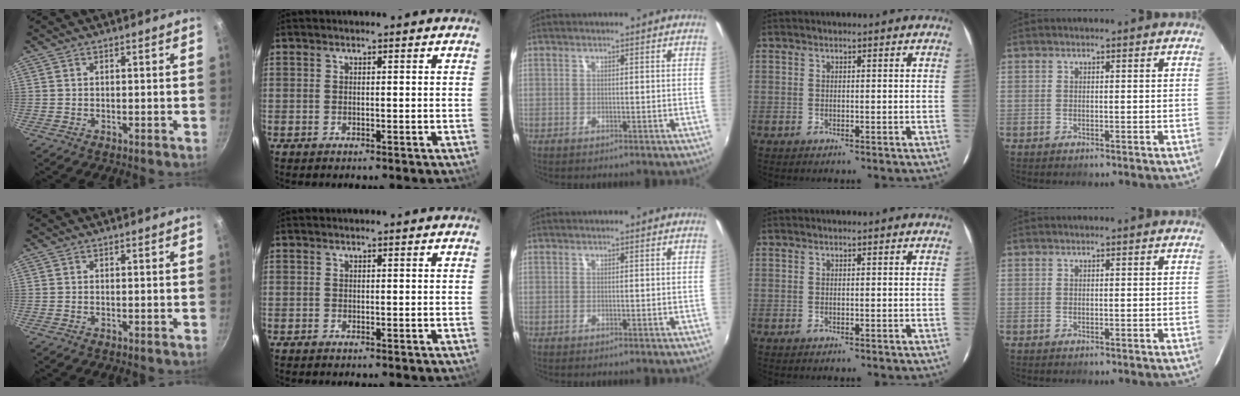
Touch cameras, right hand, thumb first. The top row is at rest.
{}